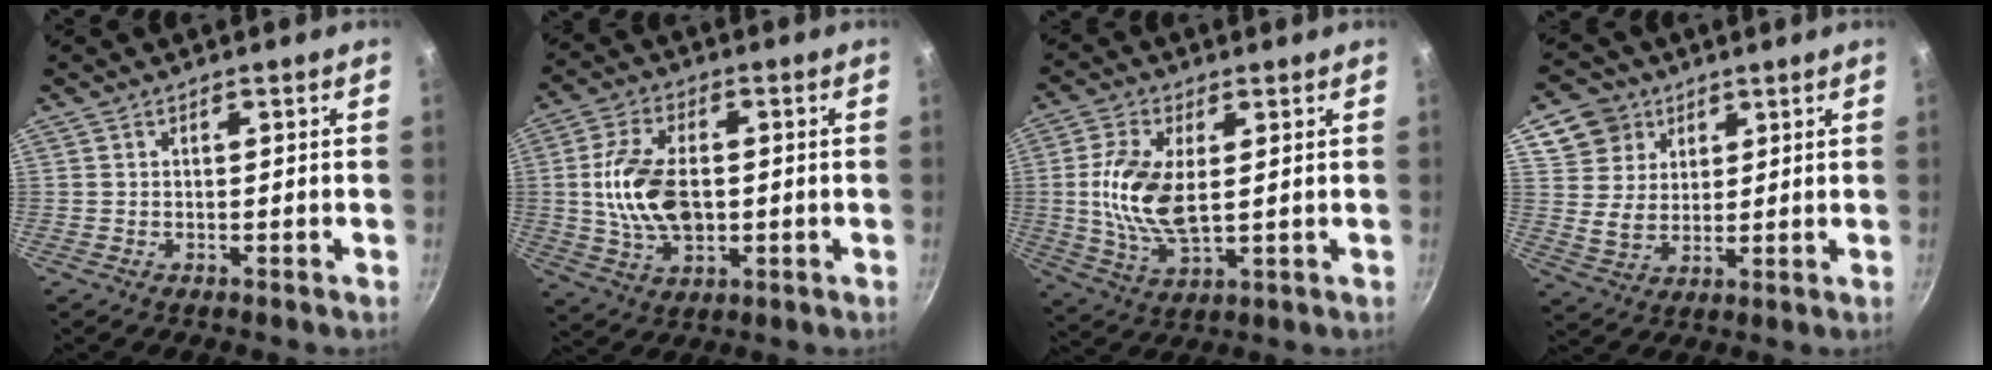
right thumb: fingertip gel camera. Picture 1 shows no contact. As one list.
[{"total": 12.9, "force": [0.2, 7.8, 10.3], "torque": [-0.182, 0.008, 0.004]}, {"total": 11.9, "force": [1.3, 5.9, 10.3], "torque": [-0.202, -0.005, 0.029]}, {"total": 9.3, "force": [4.8, 7.6, 2.2], "torque": [-0.009, -0.010, 0.086]}]